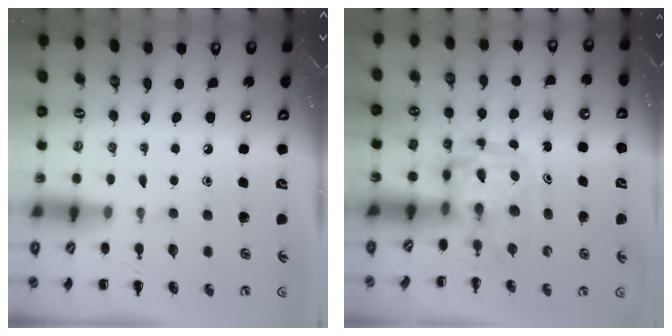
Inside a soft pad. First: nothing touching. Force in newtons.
{"total": 3.5, "press": 3.4, "slide": 0.7}